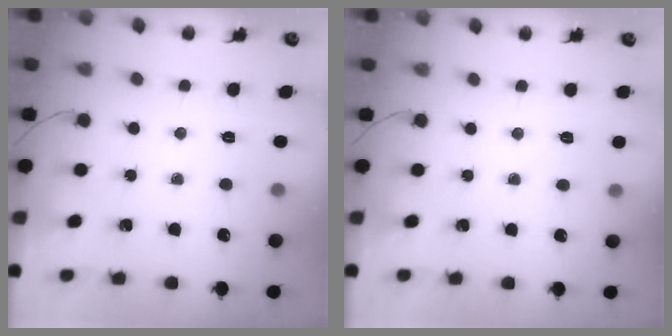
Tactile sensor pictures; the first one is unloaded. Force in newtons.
{"total": 2.8, "press": 2.4, "slide": 1.5}